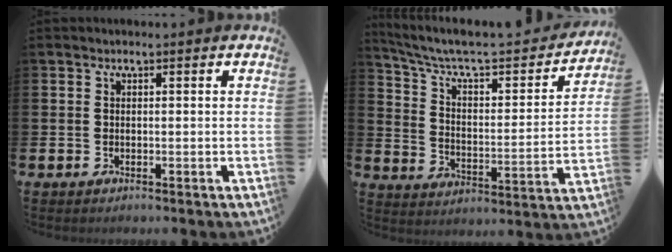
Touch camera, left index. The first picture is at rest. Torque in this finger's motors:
{"motor_torque": [0.47, -1.66, 0.70, 0.21]}